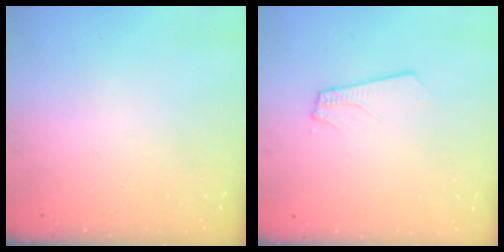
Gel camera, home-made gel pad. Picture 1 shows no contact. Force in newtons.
{"total": 1.8, "press": 1.8, "slide": 0.1}